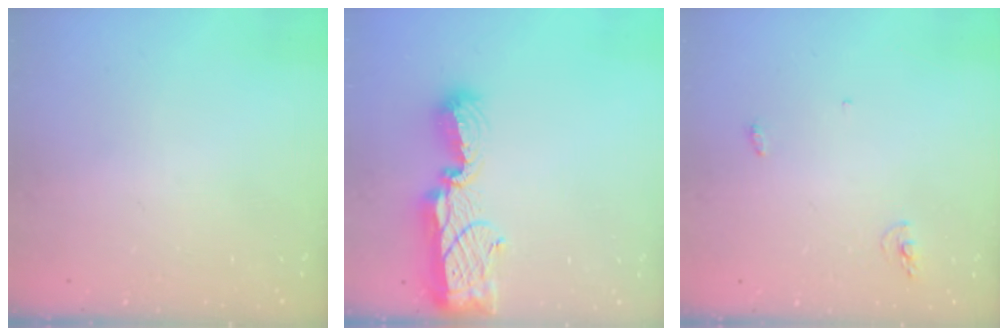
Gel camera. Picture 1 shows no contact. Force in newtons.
{"total": 14.1, "press": 14.1, "slide": 0.7}
{"total": 7.6, "press": 4.3, "slide": 6.2}